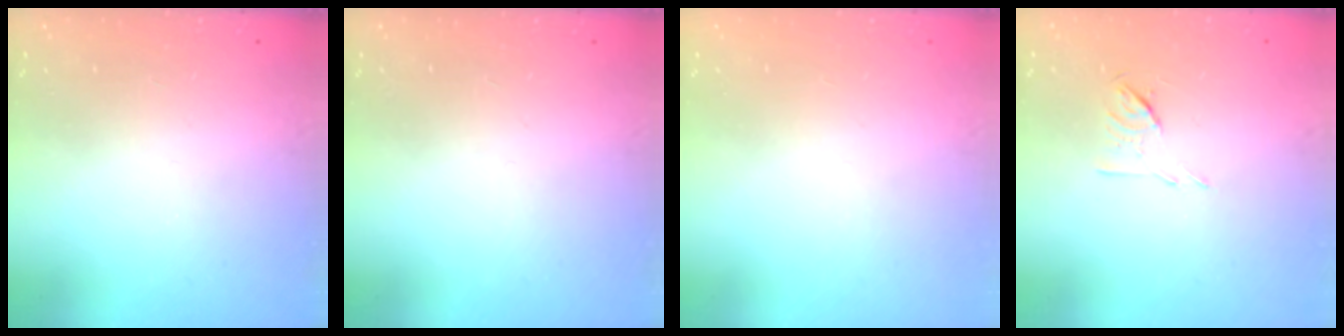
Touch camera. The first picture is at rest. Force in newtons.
{"total": 0.0}
{"total": 0.0}
{"total": 5.8, "press": 5.7, "slide": 1.2}